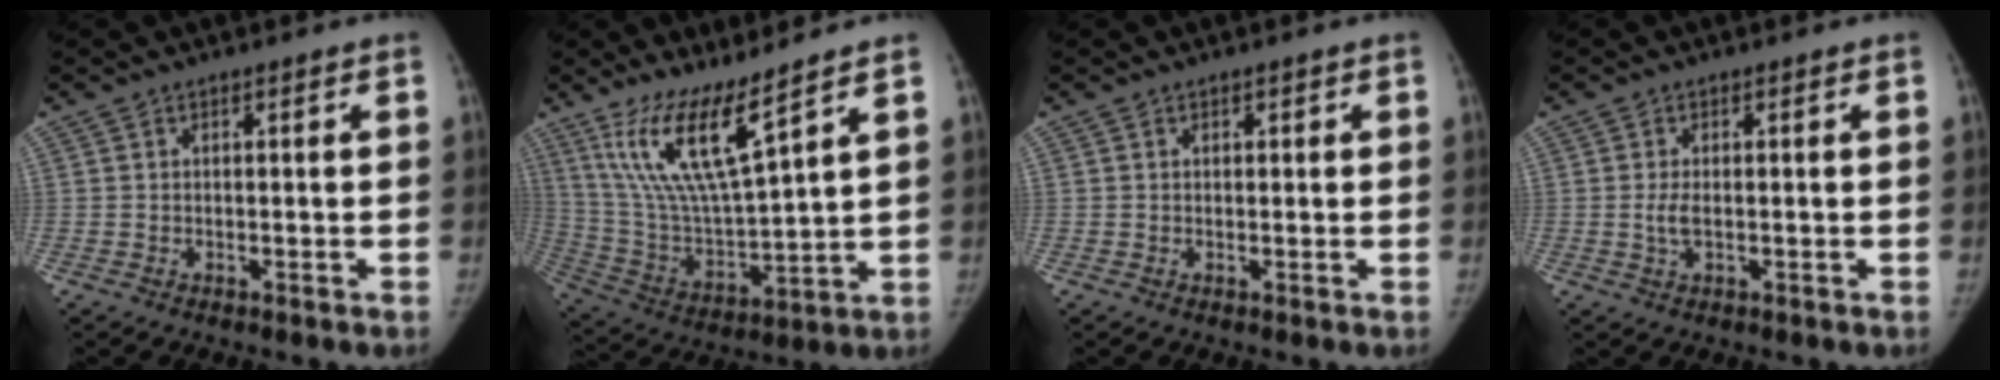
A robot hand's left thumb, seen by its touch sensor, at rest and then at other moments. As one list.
[{"total": 14.8, "force": [9.7, 2.2, 10.9], "torque": [-0.203, -0.063, 0.206]}, {"total": 0.8, "force": [0.4, 0.6, 0.3], "torque": [0.005, -0.001, 0.005]}, {"total": 2.3, "force": [-0.1, 1.0, 2.1], "torque": [-0.051, 0.000, 0.000]}]